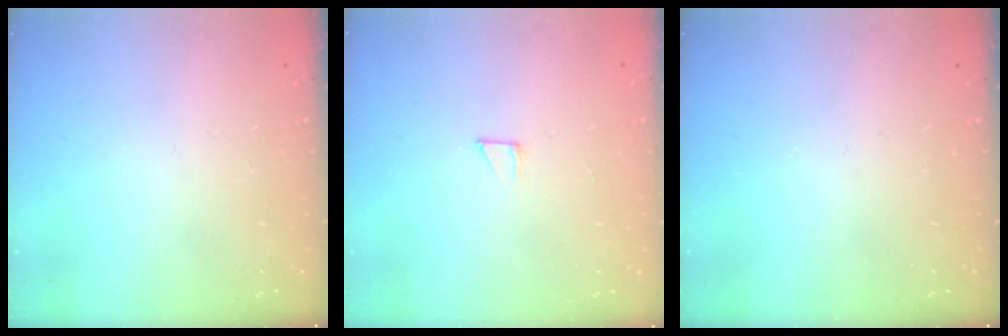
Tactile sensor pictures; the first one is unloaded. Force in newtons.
{"total": 2.6, "press": 2.6, "slide": 0.1}
{"total": 0.0}